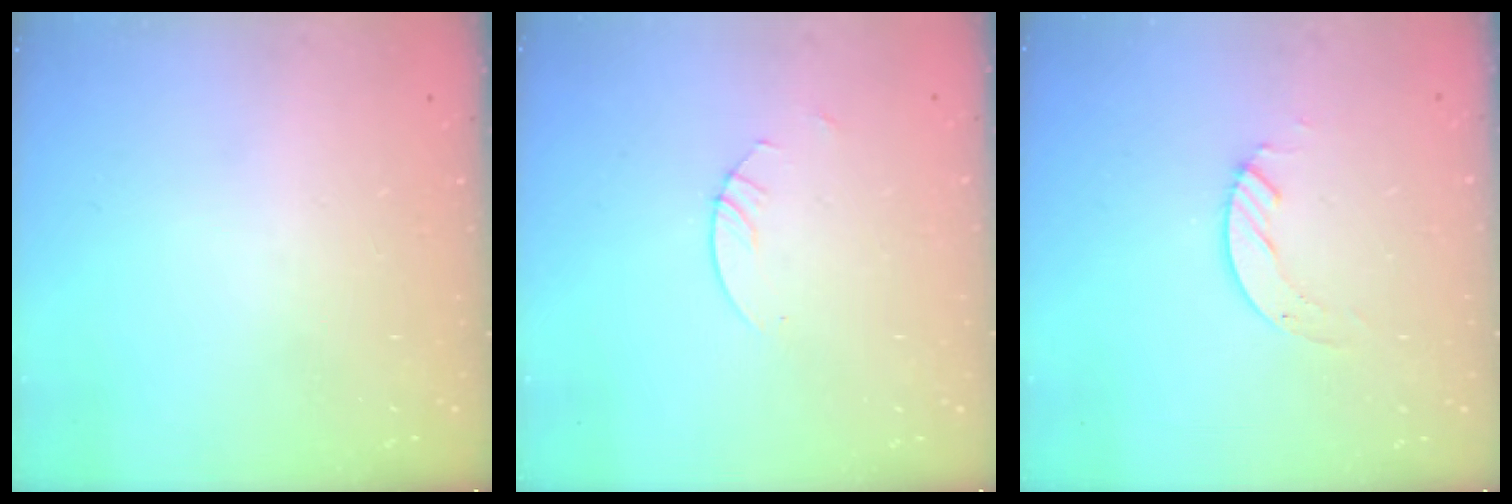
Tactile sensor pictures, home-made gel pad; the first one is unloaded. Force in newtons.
{"total": 2.7, "press": 2.7, "slide": 0.2}
{"total": 3.5, "press": 3.5, "slide": 0.4}